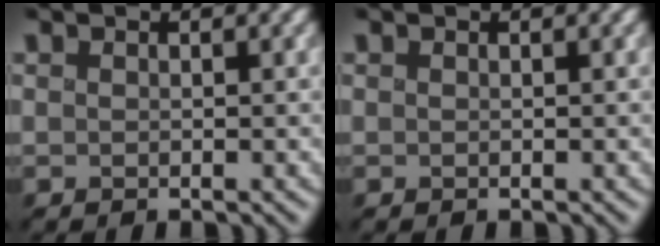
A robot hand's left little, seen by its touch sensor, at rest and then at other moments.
{"total": 0.0}